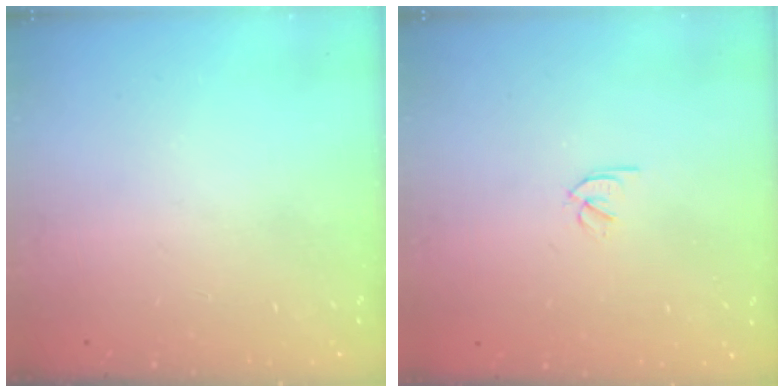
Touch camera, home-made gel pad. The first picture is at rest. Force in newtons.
{"total": 1.8, "press": 1.7, "slide": 0.5}